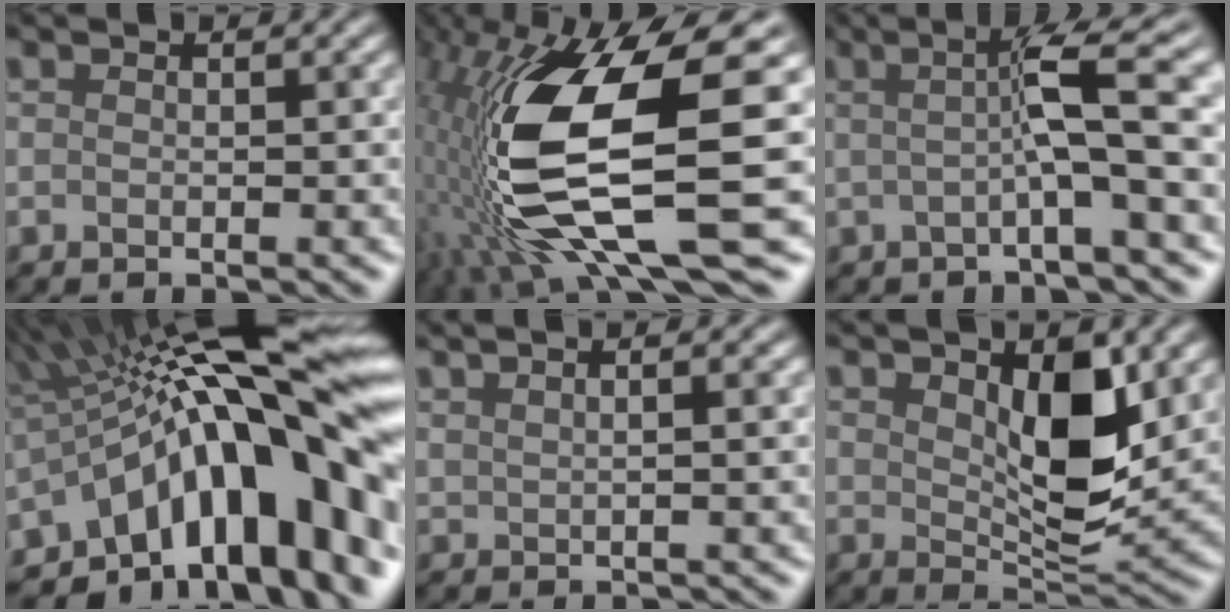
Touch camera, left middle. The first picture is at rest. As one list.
[{"total": 13.1, "force": [0.3, 4.9, 12.2], "torque": [-0.253, -0.029, 0.016]}, {"total": 5.3, "force": [0.6, 0.4, 5.2], "torque": [-0.077, 0.017, -0.007]}, {"total": 16.0, "force": [-1.8, 6.4, 14.5], "torque": [-0.190, 0.040, -0.038]}, {"total": 3.5, "force": [2.7, 1.5, 1.6], "torque": [0.024, 0.013, 0.005]}, {"total": 5.2, "force": [2.6, 1.7, 4.2], "torque": [-0.077, -0.007, 0.045]}]